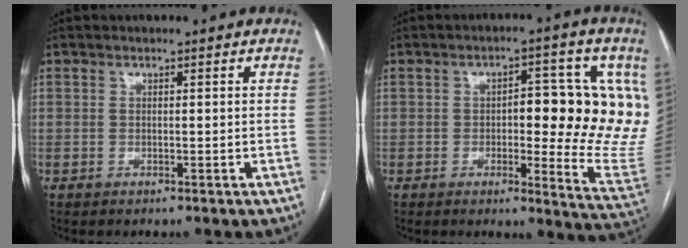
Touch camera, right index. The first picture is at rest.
{"total": 15.1, "force": [2.1, 4.6, 14.2], "torque": [-0.141, 0.008, 0.024]}